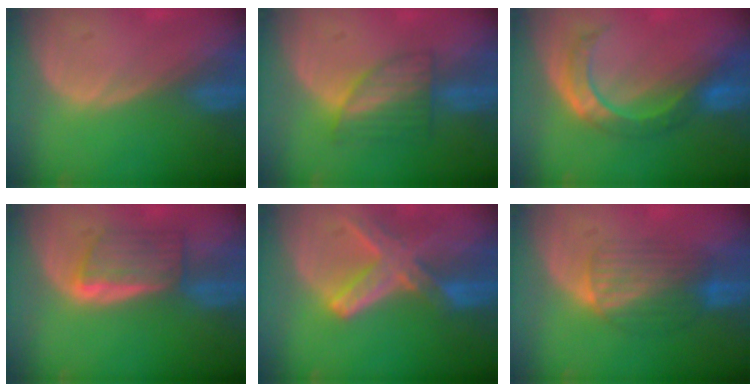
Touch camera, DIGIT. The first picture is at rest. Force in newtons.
{"total": 6.1, "press": 5.7, "slide": 2.0}
{"total": 6.8, "press": 6.6, "slide": 1.7}
{"total": 5.6, "press": 5.5, "slide": 1.4}
{"total": 8.2, "press": 7.2, "slide": 3.9}
{"total": 6.4, "press": 6.3, "slide": 1.1}